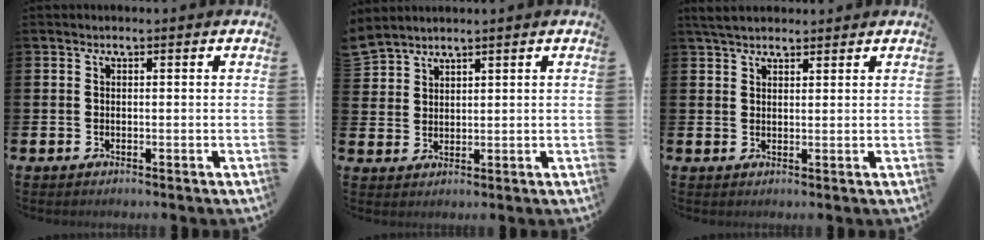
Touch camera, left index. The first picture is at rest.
{"total": 3.1, "force": [3.1, 0.4, -0.3], "torque": [-0.002, -0.015, 0.059]}
{"total": 3.6, "force": [3.2, 1.1, 1.2], "torque": [-0.021, -0.008, 0.058]}